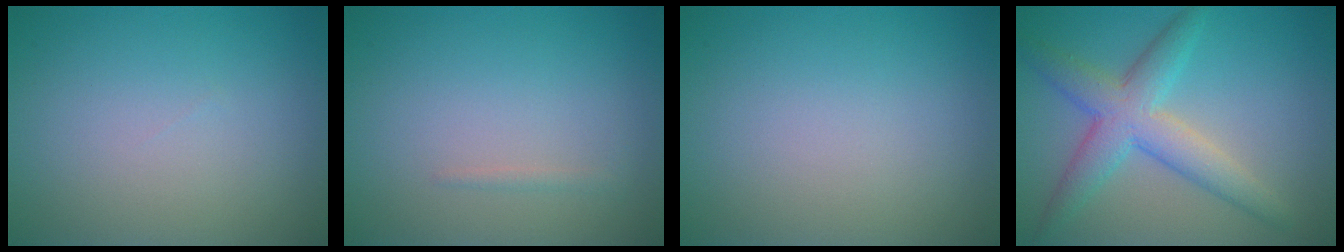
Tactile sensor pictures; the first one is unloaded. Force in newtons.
{"total": 0.6, "press": 0.6, "slide": 0.0}
{"total": 0.0}
{"total": 5.4, "press": 5.4, "slide": 0.1}